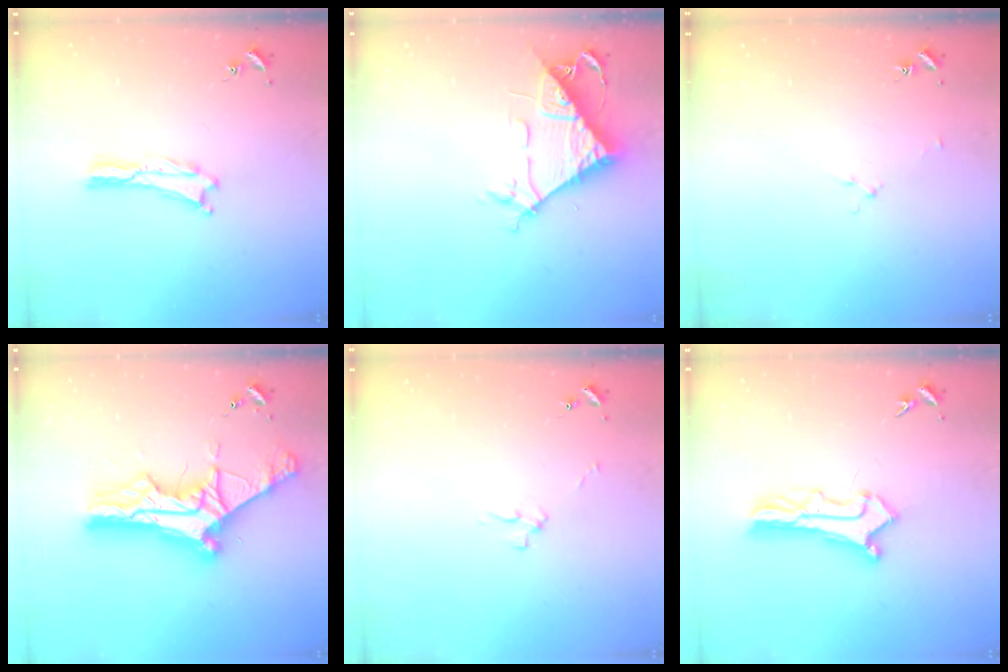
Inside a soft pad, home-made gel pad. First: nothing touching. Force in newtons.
{"total": 8.5, "press": 8.4, "slide": 0.7}
{"total": 1.6, "press": 1.6, "slide": 0.2}
{"total": 14.3, "press": 14.3, "slide": 1.3}
{"total": 2.5, "press": 2.5, "slide": 0.3}
{"total": 4.3, "press": 4.3, "slide": 0.4}